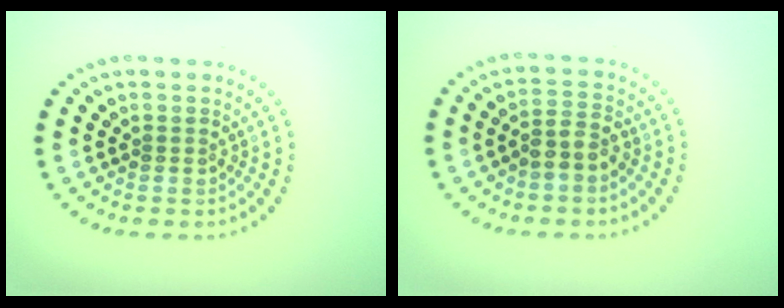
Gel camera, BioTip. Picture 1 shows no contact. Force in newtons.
{"total": 2.2, "press": 1.9, "slide": 1.1}